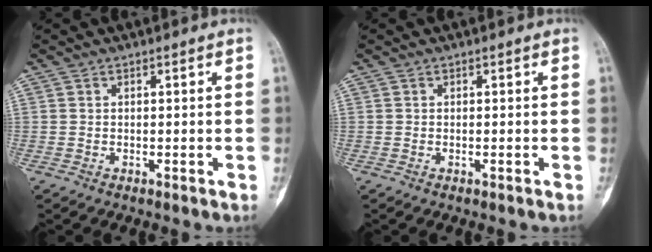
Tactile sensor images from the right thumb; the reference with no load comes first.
{"total": 0.0}